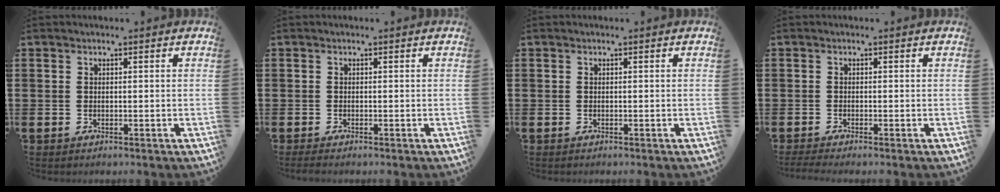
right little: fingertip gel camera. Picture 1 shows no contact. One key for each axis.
{"total": 0.6, "fx": -0.4, "fy": 0.1, "fz": 0.4, "tx": -0.007, "ty": -0.002, "tz": -0.008}
{"total": 0.0}
{"total": 0.7, "fx": -0.5, "fy": 0.0, "fz": 0.6, "tx": -0.009, "ty": -0.001, "tz": -0.009}